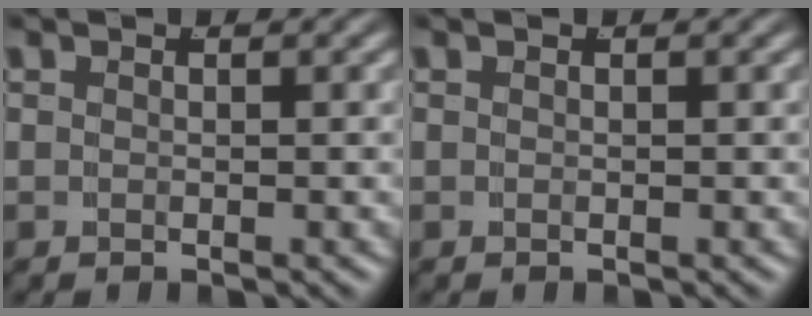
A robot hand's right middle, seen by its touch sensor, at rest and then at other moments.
{"total": 0.0}